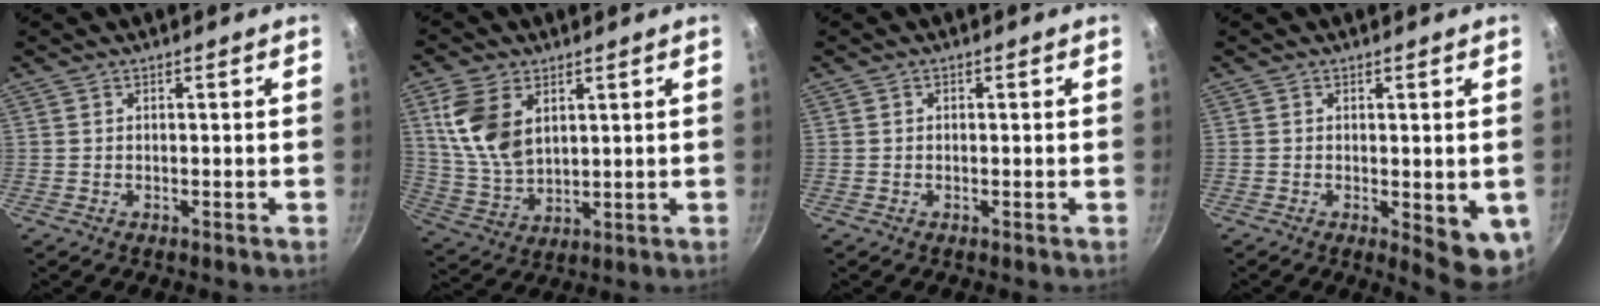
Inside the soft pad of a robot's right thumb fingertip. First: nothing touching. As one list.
[{"total": 11.8, "force": [4.2, 7.4, 8.3], "torque": [-0.151, -0.022, 0.094]}, {"total": 0.6, "force": [0.0, 0.5, 0.2], "torque": [-0.002, 0.004, 0.000]}, {"total": 7.4, "force": [-1.0, 2.8, 6.8], "torque": [-0.067, -0.005, -0.006]}]